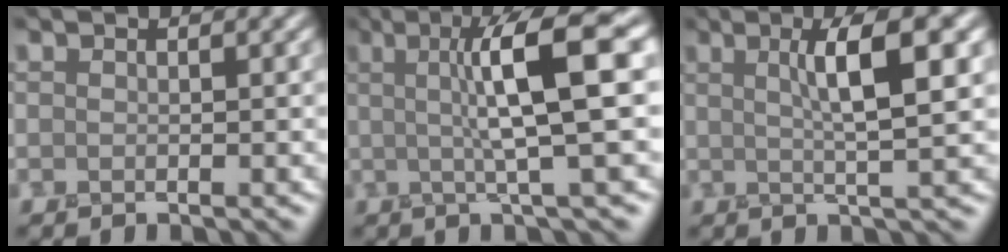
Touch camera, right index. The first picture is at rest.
{"total": 8.4, "force": [1.6, 1.2, 8.2], "torque": [-0.114, 0.014, 0.022]}
{"total": 5.8, "force": [1.8, 1.1, 5.5], "torque": [-0.073, 0.013, 0.025]}